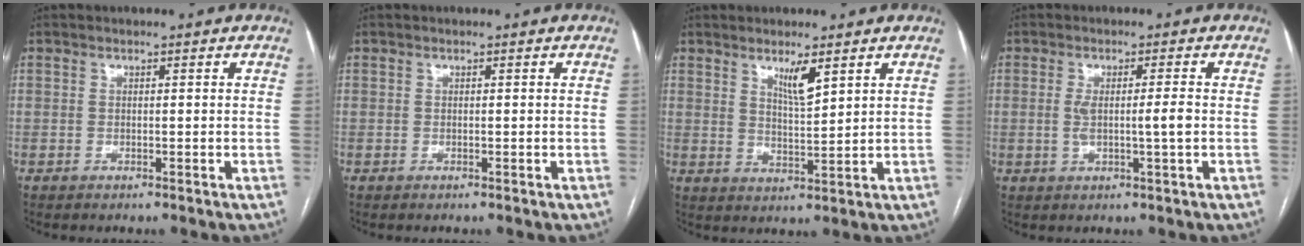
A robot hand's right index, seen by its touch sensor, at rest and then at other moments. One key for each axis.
{"total": 0.0}
{"total": 4.4, "fx": 2.7, "fy": 0.5, "fz": 3.4, "tx": -0.062, "ty": -0.010, "tz": 0.052}
{"total": 4.0, "fx": -0.2, "fy": 0.0, "fz": 4.0, "tx": -0.076, "ty": -0.001, "tz": 0.000}